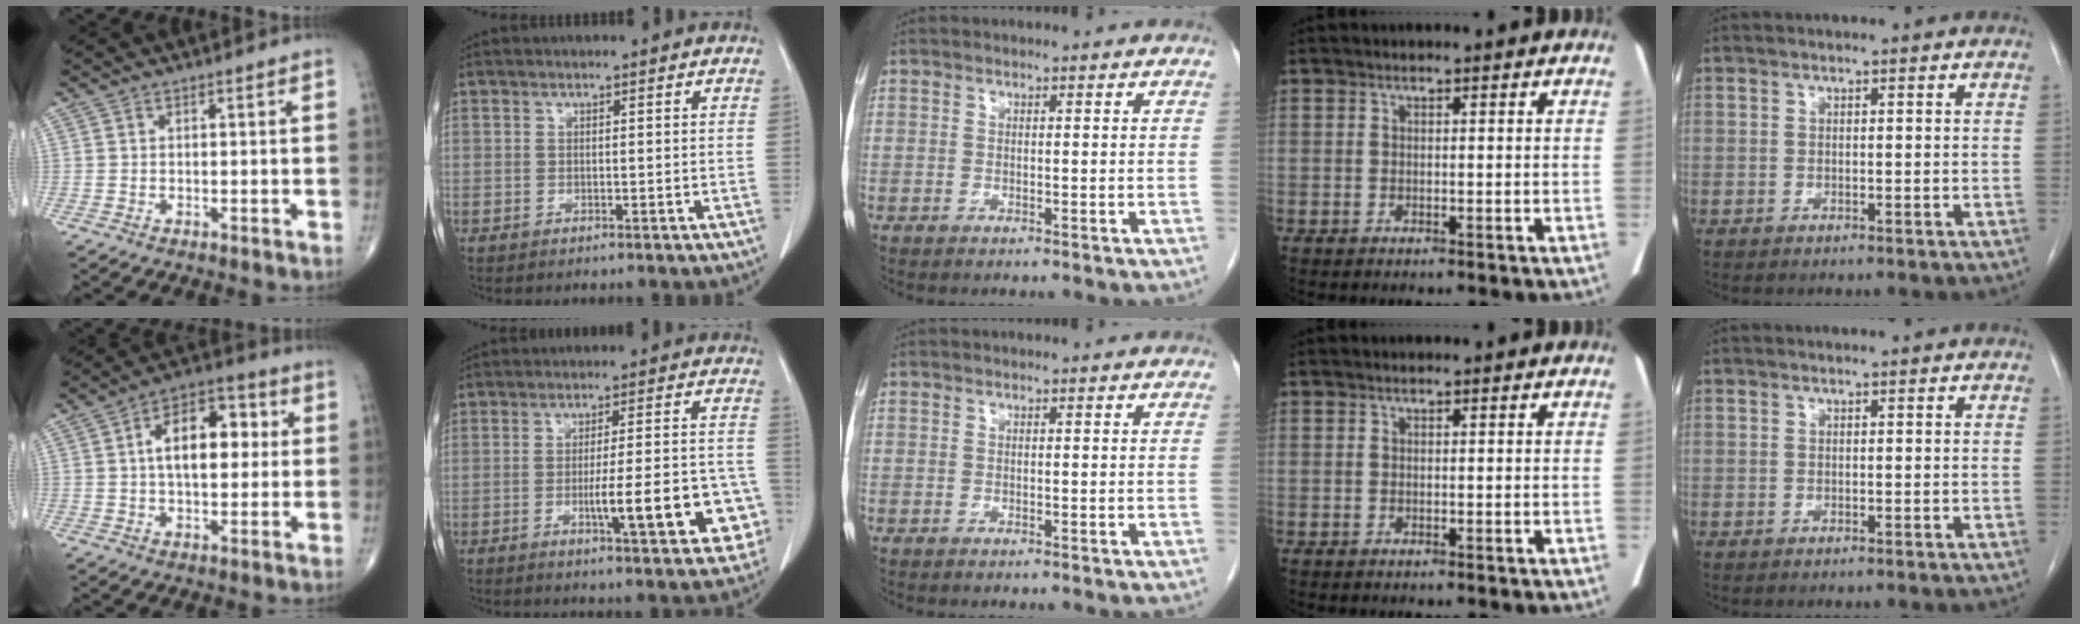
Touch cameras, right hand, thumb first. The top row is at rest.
{"thumb": {"total": 12.4, "force": [1.7, 6.9, 10.2], "torque": [-0.138, 0.023, 0.019]}, "index": {"total": 12.5, "force": [-4.0, 2.1, 11.6], "torque": [-0.152, 0.016, -0.048]}}